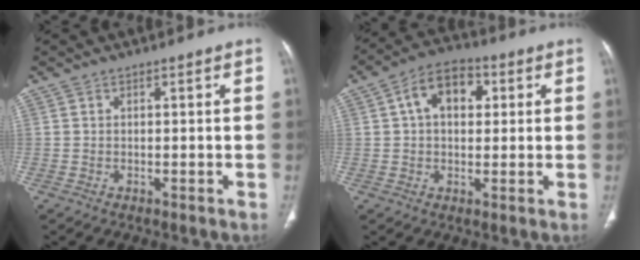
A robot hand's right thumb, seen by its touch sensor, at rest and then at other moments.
{"total": 9.7, "force": [2.4, 6.4, 6.8], "torque": [-0.088, 0.014, 0.031]}